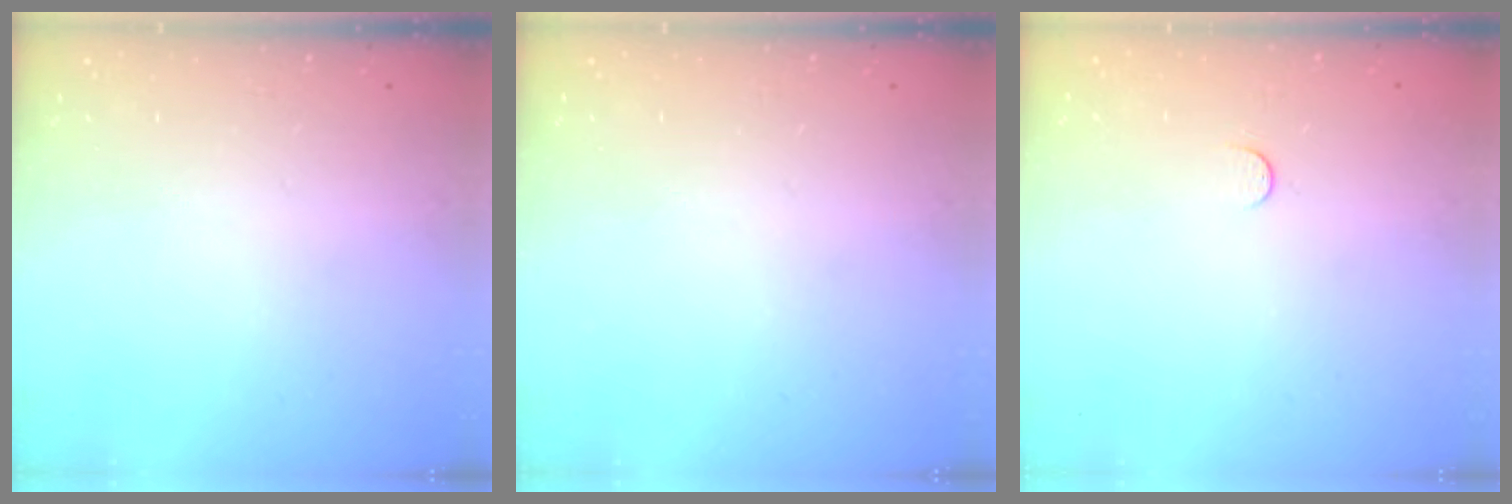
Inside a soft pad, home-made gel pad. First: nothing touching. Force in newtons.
{"total": 0.0}
{"total": 3.1, "press": 3.1, "slide": 0.4}